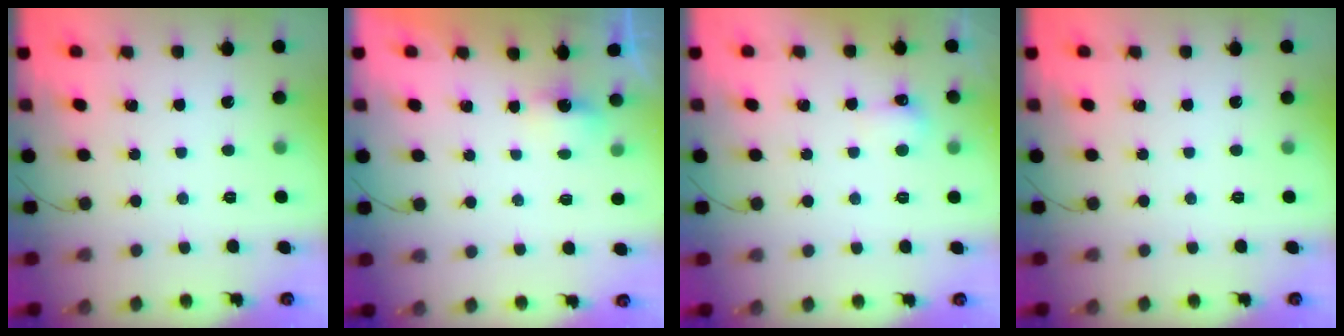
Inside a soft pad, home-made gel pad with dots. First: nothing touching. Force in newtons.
{"total": 2.7, "press": 2.7, "slide": 0.7}
{"total": 3.9, "press": 3.8, "slide": 0.9}
{"total": 0.0}